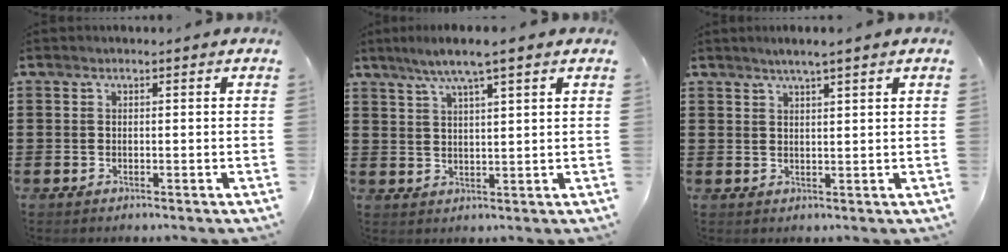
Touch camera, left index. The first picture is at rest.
{"total": 5.4, "force": [3.9, -0.2, 3.7], "torque": [-0.080, -0.005, 0.068]}
{"total": 2.3, "force": [1.8, -0.4, 1.4], "torque": [-0.030, 0.002, 0.033]}